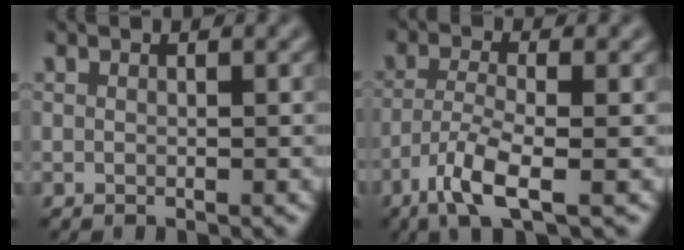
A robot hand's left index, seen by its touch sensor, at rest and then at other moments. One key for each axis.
{"total": 4.7, "fx": -3.3, "fy": 0.4, "fz": 3.3, "tx": -0.068, "ty": -0.002, "tz": -0.066}